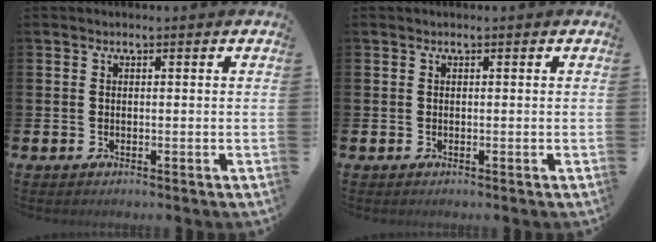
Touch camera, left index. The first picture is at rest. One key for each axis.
{"total": 0.0}